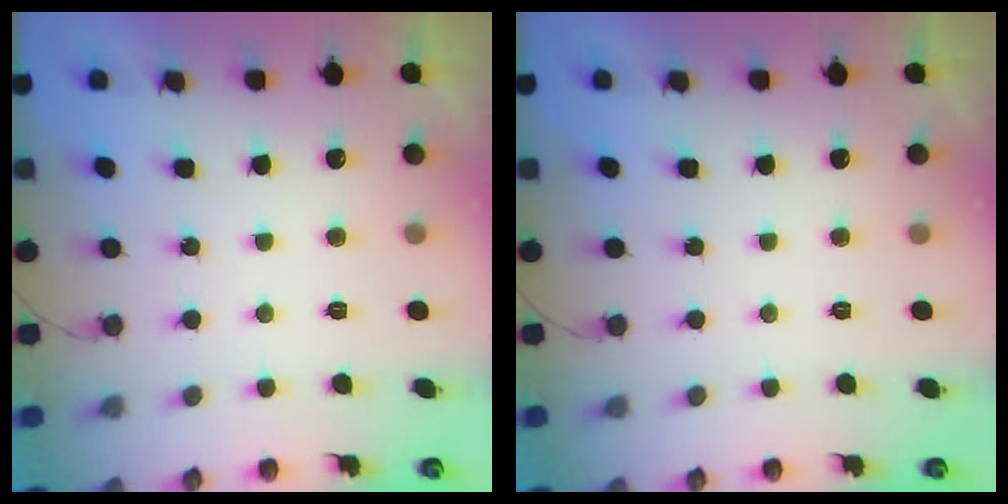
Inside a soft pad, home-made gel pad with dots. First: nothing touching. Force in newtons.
{"total": 0.0}